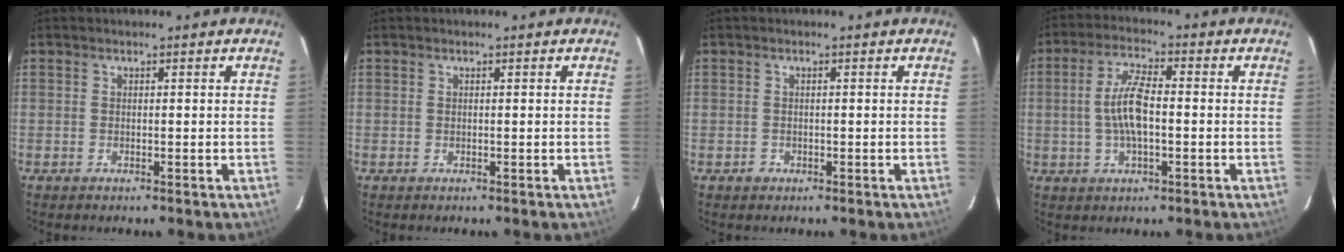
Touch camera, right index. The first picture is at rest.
{"total": 0.0}
{"total": 1.3, "force": [-0.6, 1.2, 0.0], "torque": [0.000, 0.004, -0.006]}
{"total": 7.6, "force": [-0.7, 2.6, 7.1], "torque": [-0.141, 0.007, -0.012]}